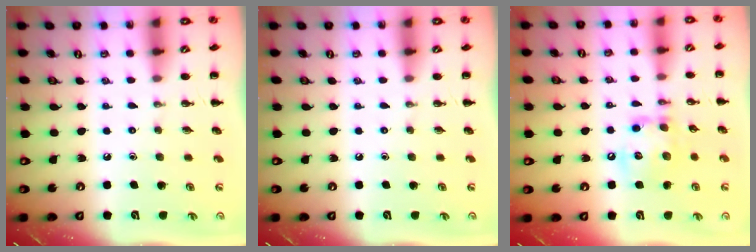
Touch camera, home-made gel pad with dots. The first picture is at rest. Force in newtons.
{"total": 0.0}
{"total": 13.2, "press": 13.1, "slide": 1.3}